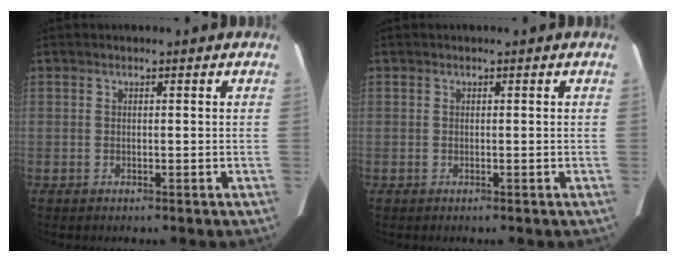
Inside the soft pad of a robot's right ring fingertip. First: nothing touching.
{"total": 0.0}